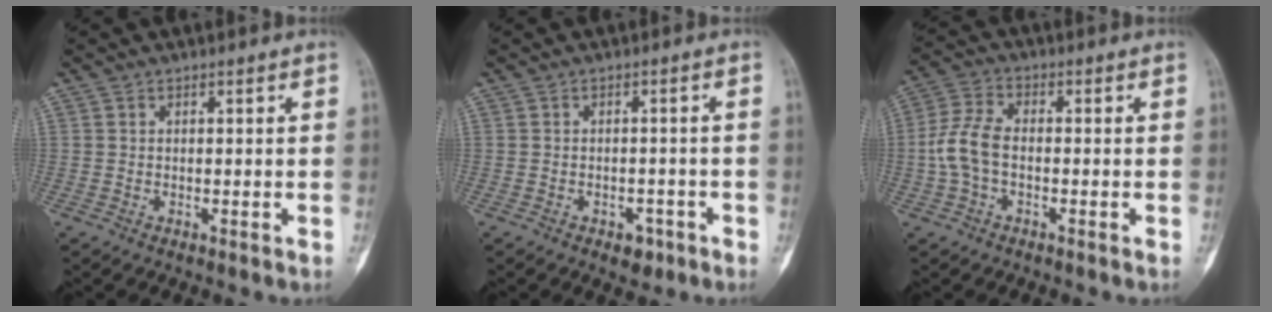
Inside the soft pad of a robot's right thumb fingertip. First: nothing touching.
{"total": 3.1, "force": [-1.8, 2.0, 1.6], "torque": [-0.008, 0.012, -0.017]}
{"total": 7.4, "force": [-1.1, 4.3, 5.9], "torque": [-0.139, 0.022, -0.026]}